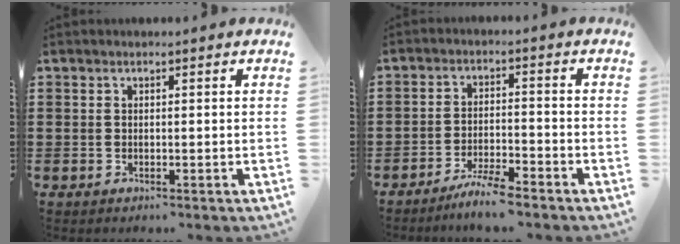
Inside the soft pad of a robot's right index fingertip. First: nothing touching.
{"total": 4.4, "force": [-4.0, -0.1, 1.8], "torque": [-0.039, -0.002, -0.078]}